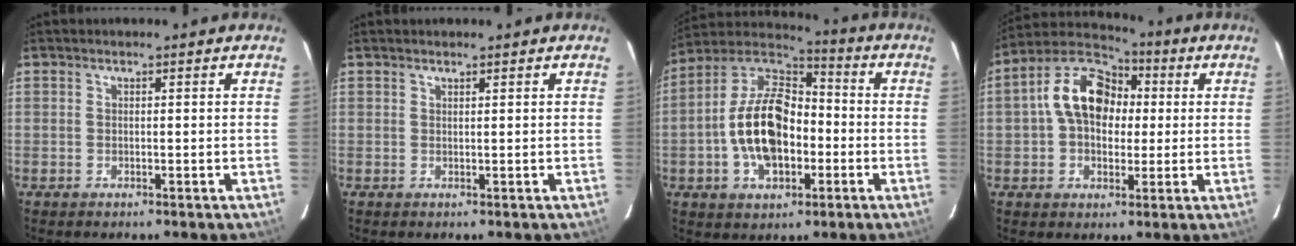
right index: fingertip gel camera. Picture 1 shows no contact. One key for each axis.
{"total": 0.7, "fx": 0.6, "fy": -0.1, "fz": 0.2, "tx": -0.007, "ty": -0.002, "tz": 0.010}
{"total": 16.7, "fx": -3.4, "fy": 9.9, "fz": 13.1, "tx": -0.255, "ty": 0.020, "tz": -0.058}
{"total": 13.0, "fx": 1.5, "fy": 9.3, "fz": 9.0, "tx": -0.173, "ty": 0.039, "tz": 0.020}